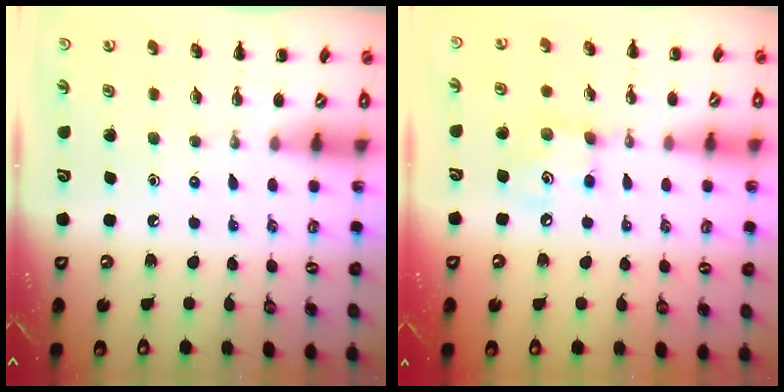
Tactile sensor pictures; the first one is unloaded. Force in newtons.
{"total": 5.5, "press": 5.5, "slide": 0.4}